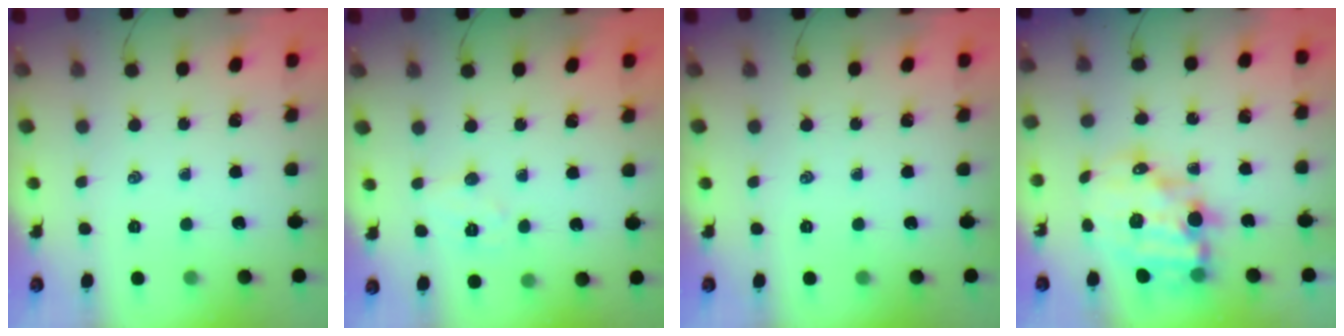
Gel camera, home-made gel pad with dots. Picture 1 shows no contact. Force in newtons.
{"total": 5.1, "press": 5.0, "slide": 1.0}
{"total": 0.0}
{"total": 15.0, "press": 14.6, "slide": 3.4}